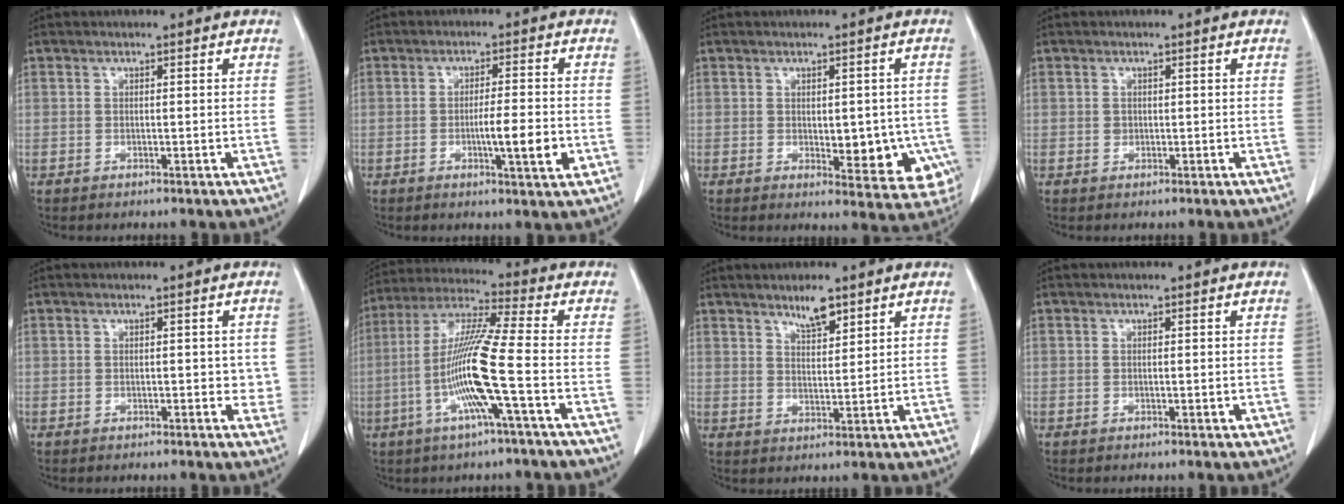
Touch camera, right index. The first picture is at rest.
{"total": 6.4, "force": [-1.5, 0.4, 6.2], "torque": [-0.094, -0.005, -0.022]}
{"total": 10.4, "force": [-2.4, 5.0, 8.8], "torque": [-0.091, -0.002, -0.018]}
{"total": 0.8, "force": [0.1, 0.7, 0.3], "torque": [-0.002, 0.003, 0.005]}
{"total": 2.4, "force": [0.1, 1.4, 2.0], "torque": [-0.013, 0.001, 0.000]}
{"total": 13.2, "force": [-3.5, -0.9, 12.7], "torque": [-0.255, -0.002, -0.075]}
{"total": 4.3, "force": [3.2, 1.0, 2.6], "torque": [-0.048, -0.003, 0.058]}
{"total": 0.9, "force": [-0.1, 0.3, 0.9], "torque": [-0.010, -0.001, 0.002]}